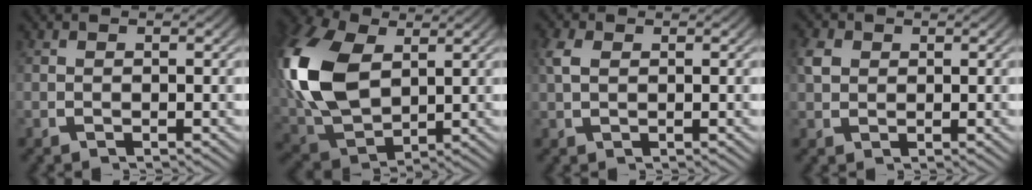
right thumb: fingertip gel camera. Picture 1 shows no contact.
{"total": 13.4, "force": [1.4, 9.4, 9.4], "torque": [-0.246, -0.045, 0.047]}
{"total": 1.8, "force": [0.7, 1.2, 1.1], "torque": [-0.025, 0.002, 0.016]}
{"total": 1.9, "force": [0.7, 1.5, 0.9], "torque": [-0.020, -0.001, 0.018]}